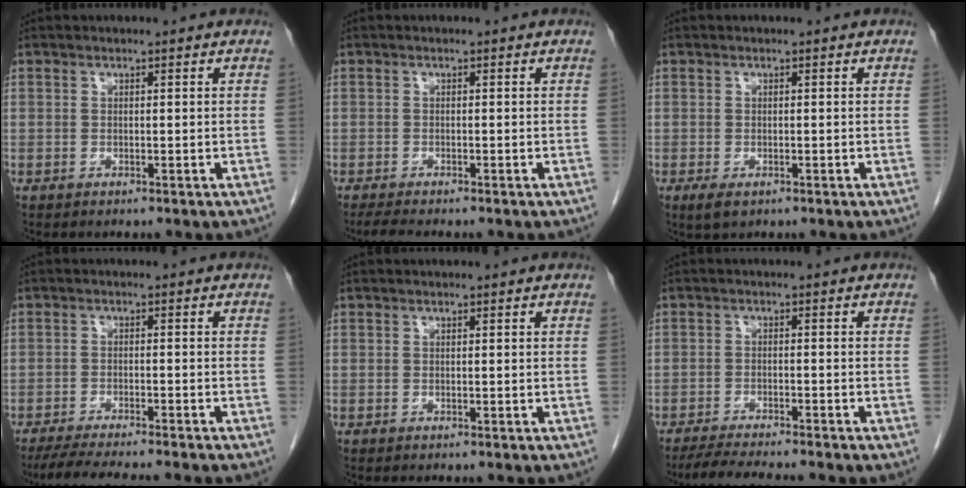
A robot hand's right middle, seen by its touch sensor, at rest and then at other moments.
{"total": 2.8, "force": [-2.4, -0.1, 1.5], "torque": [-0.032, -0.011, -0.039]}
{"total": 2.1, "force": [-1.1, 1.0, 1.5], "torque": [-0.031, -0.004, -0.012]}
{"total": 9.2, "force": [-8.0, -0.1, 4.6], "torque": [-0.059, -0.019, -0.124]}
{"total": 0.0}
{"total": 6.7, "force": [-5.9, -0.2, 3.1], "torque": [-0.047, -0.016, -0.096]}